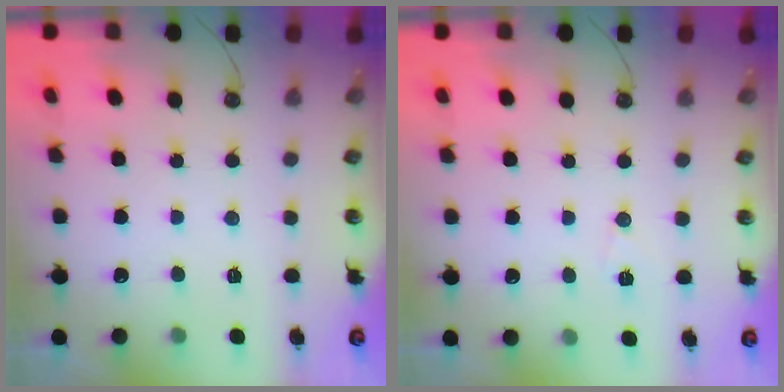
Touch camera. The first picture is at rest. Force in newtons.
{"total": 5.2, "press": 4.5, "slide": 2.7}